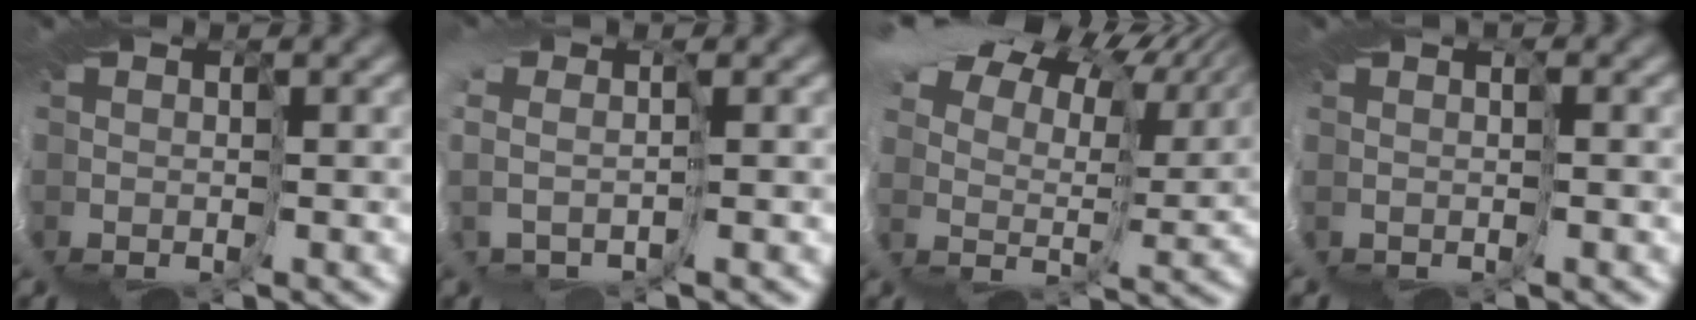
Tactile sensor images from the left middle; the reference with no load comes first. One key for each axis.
{"total": 3.1, "fx": 1.4, "fy": -2.7, "fz": 0.5, "tx": -0.030, "ty": -0.006, "tz": 0.055}
{"total": 14.0, "fx": 12.1, "fy": 3.9, "fz": 5.8, "tx": -0.128, "ty": 0.041, "tz": 0.241}
{"total": 0.7, "fx": -0.5, "fy": -0.5, "fz": -0.1, "tx": 0.003, "ty": -0.004, "tz": 0.007}